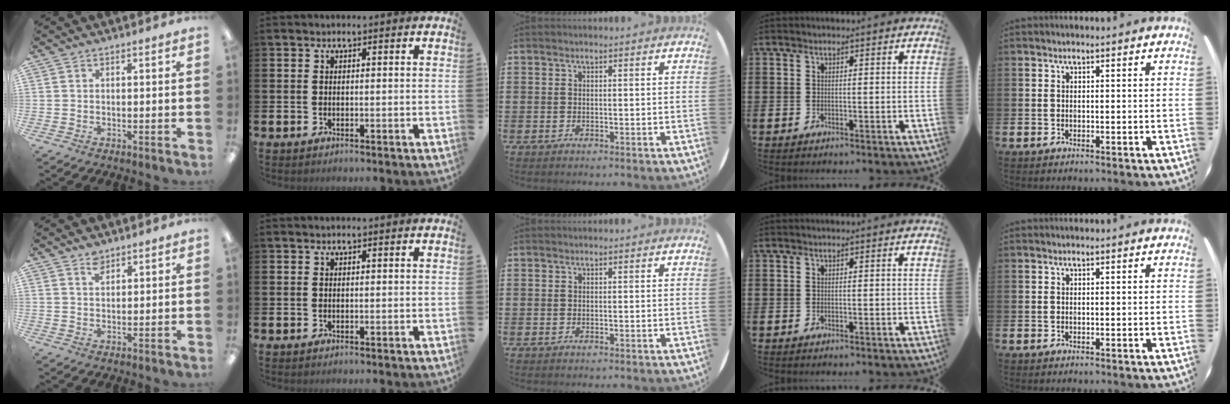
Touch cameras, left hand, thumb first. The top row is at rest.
{"thumb": {"total": 2.8, "force": [2.3, 1.3, 1.0], "torque": [-0.015, -0.005, 0.042]}}